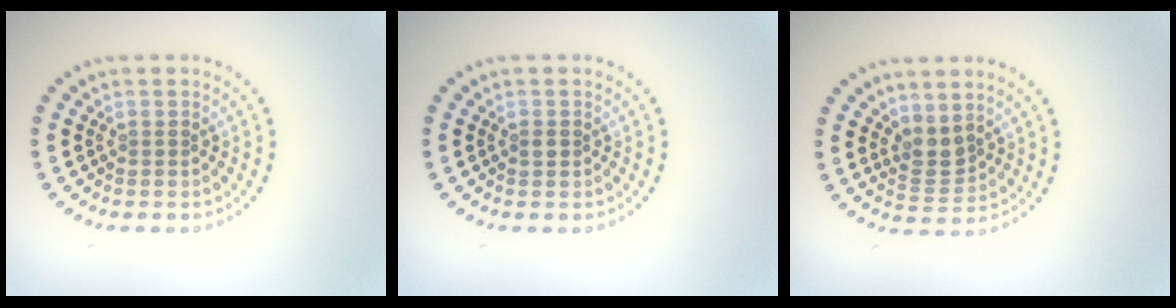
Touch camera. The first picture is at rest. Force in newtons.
{"total": 0.7, "press": 0.7, "slide": 0.1}
{"total": 2.3, "press": 1.8, "slide": 1.3}